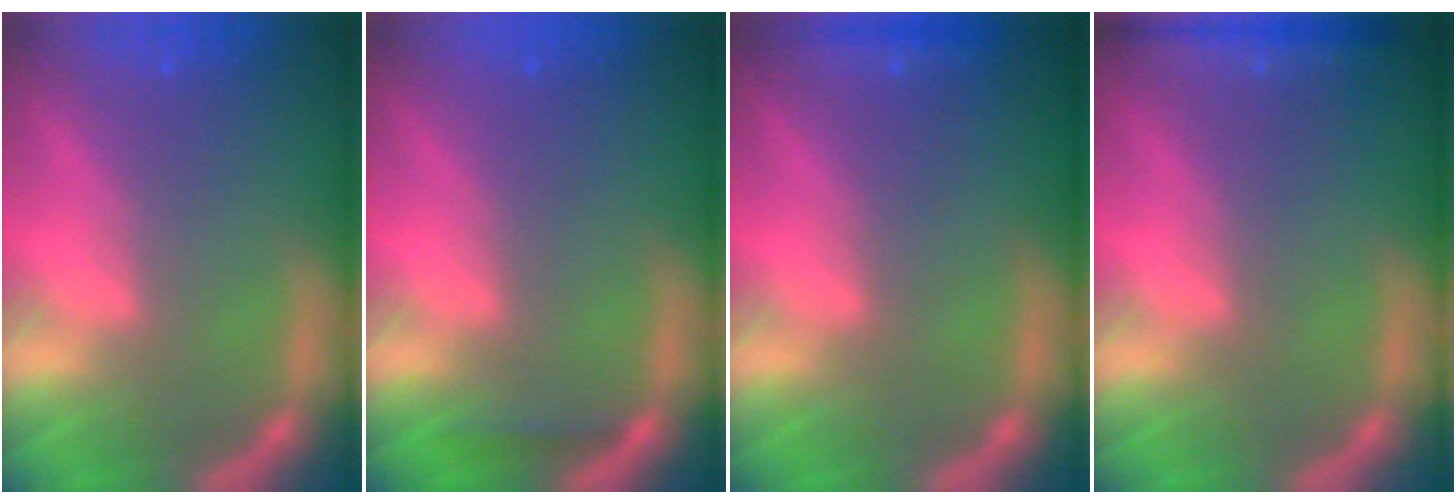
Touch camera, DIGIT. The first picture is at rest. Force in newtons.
{"total": 0.9}
{"total": 0.9}
{"total": 2.4}